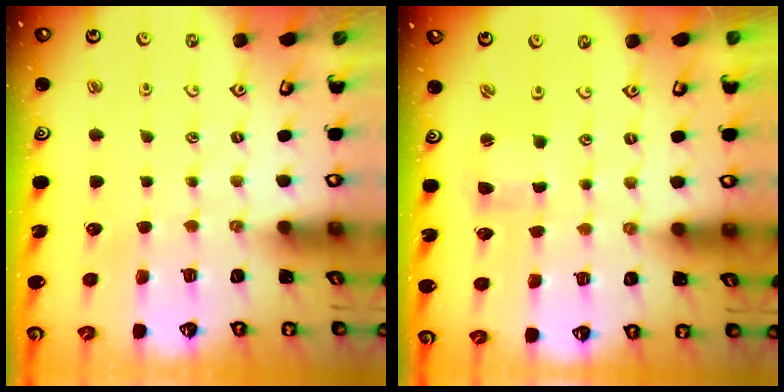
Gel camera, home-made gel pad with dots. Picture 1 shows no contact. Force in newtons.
{"total": 1.5, "press": 1.5, "slide": 0.3}